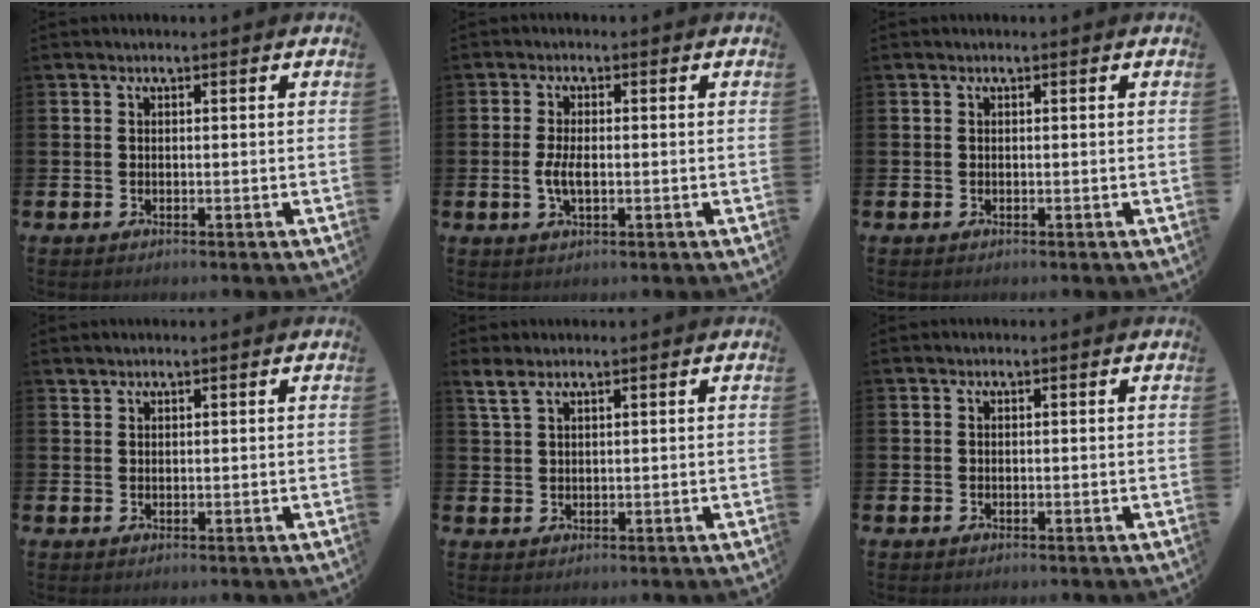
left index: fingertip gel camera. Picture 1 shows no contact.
{"total": 3.1, "force": [-0.5, 1.4, 2.7], "torque": [-0.051, 0.002, -0.010]}
{"total": 0.0}
{"total": 1.1, "force": [1.1, 0.2, -0.1], "torque": [0.005, -0.001, 0.019]}
{"total": 2.2, "force": [1.8, 0.7, 1.2], "torque": [-0.013, -0.001, 0.028]}
{"total": 0.0}